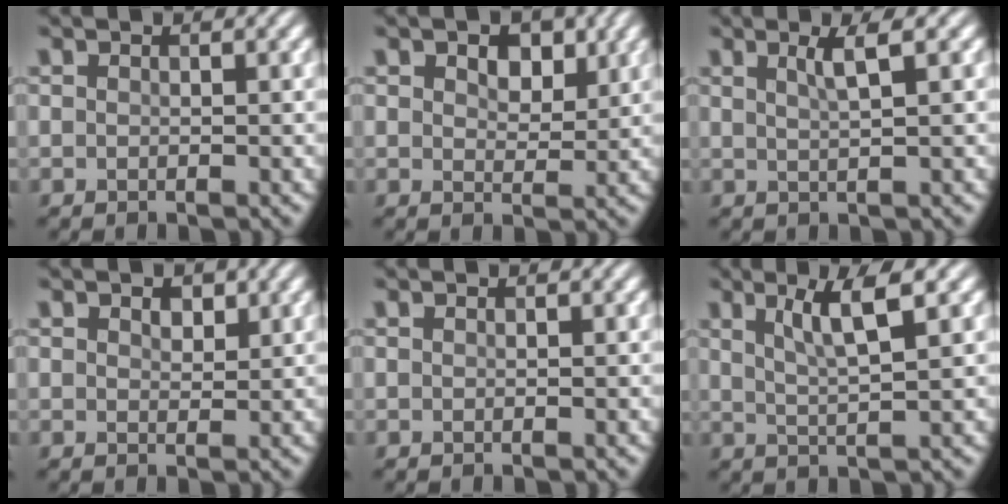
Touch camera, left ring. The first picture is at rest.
{"total": 3.2, "force": [1.5, 2.0, 2.0], "torque": [-0.031, 0.000, 0.017]}
{"total": 2.4, "force": [1.0, 0.5, 2.1], "torque": [-0.030, 0.006, 0.013]}
{"total": 1.4, "force": [0.8, 0.9, 0.8], "torque": [-0.010, 0.000, 0.014]}
{"total": 0.0}
{"total": 4.2, "force": [1.9, 0.7, 3.7], "torque": [-0.062, 0.000, 0.035]}